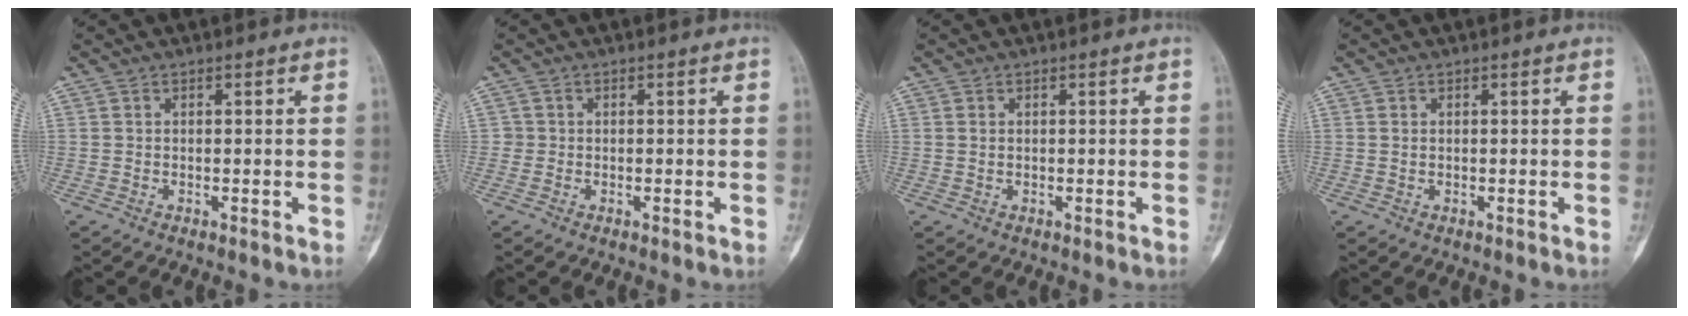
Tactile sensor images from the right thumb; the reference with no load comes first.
{"total": 1.0, "force": [-0.1, 1.0, 0.0], "torque": [0.005, 0.005, -0.005]}
{"total": 0.9, "force": [0.2, 0.7, 0.5], "torque": [-0.011, -0.001, 0.005]}
{"total": 0.7, "force": [0.2, 0.6, 0.4], "torque": [-0.009, 0.000, 0.004]}